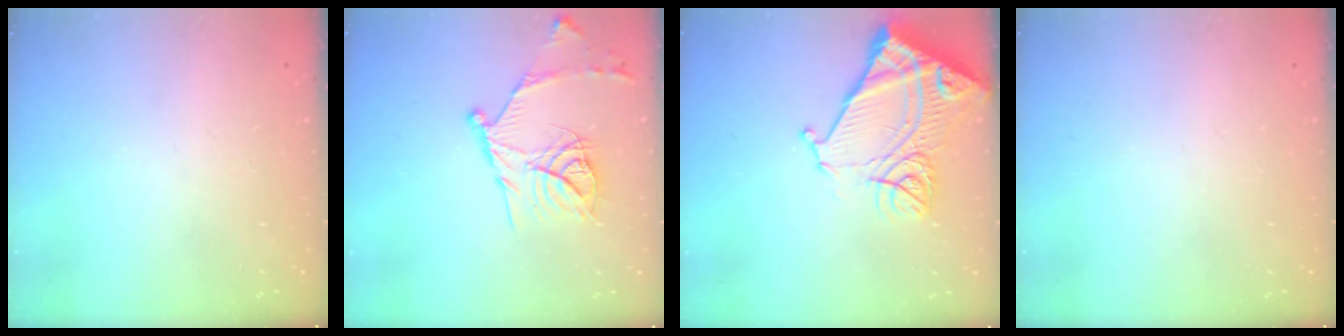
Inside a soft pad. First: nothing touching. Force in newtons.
{"total": 16.5, "press": 16.5, "slide": 1.6}
{"total": 17.1, "press": 17.0, "slide": 1.9}
{"total": 0.0}